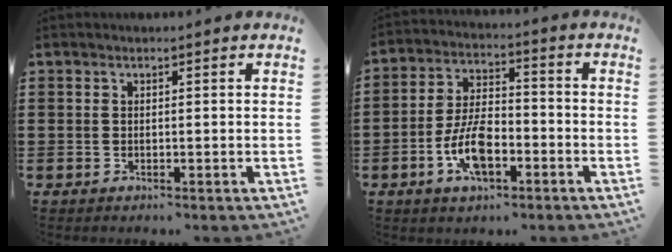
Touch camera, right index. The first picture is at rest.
{"total": 8.5, "force": [-3.4, 4.1, 6.6], "torque": [-0.149, 0.002, -0.067]}